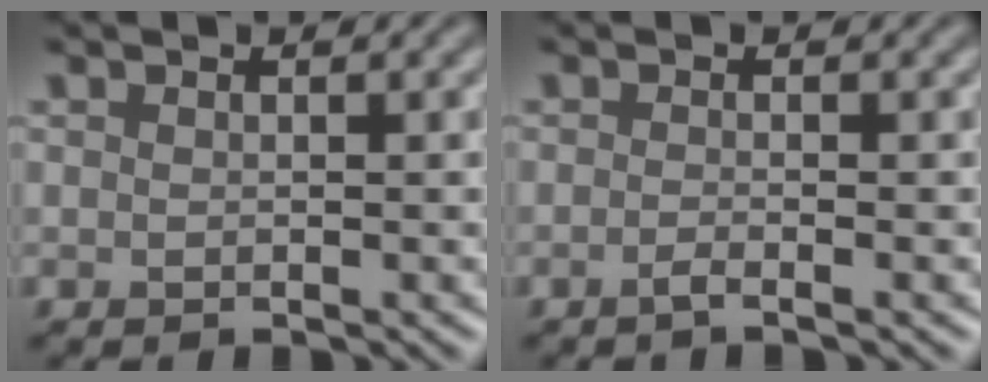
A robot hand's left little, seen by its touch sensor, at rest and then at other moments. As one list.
[{"total": 1.0, "force": [-0.9, -0.1, 0.5], "torque": [-0.012, -0.004, -0.020]}]